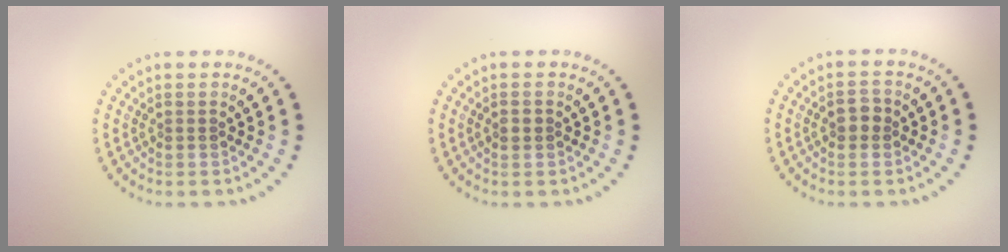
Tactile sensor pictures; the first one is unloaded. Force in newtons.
{"total": 1.3, "press": 1.3, "slide": 0.1}
{"total": 1.9, "press": 1.8, "slide": 0.2}